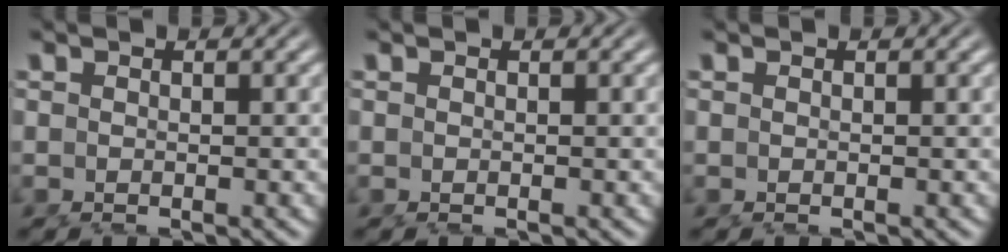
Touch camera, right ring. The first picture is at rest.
{"total": 0.0}
{"total": 0.0}